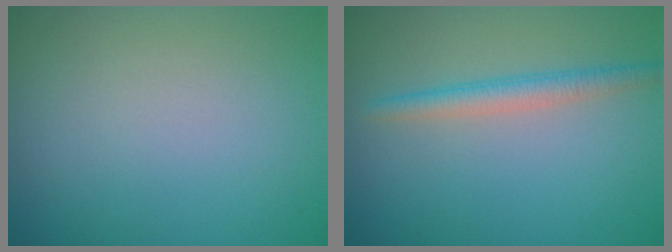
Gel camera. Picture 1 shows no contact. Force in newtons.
{"total": 2.3, "press": 2.3, "slide": 0.1}